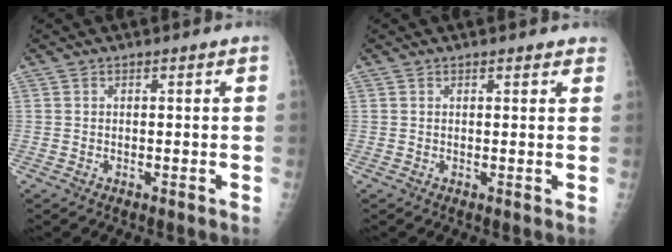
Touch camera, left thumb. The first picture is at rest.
{"total": 1.9, "force": [1.5, 0.6, 1.0], "torque": [-0.003, -0.001, 0.015]}